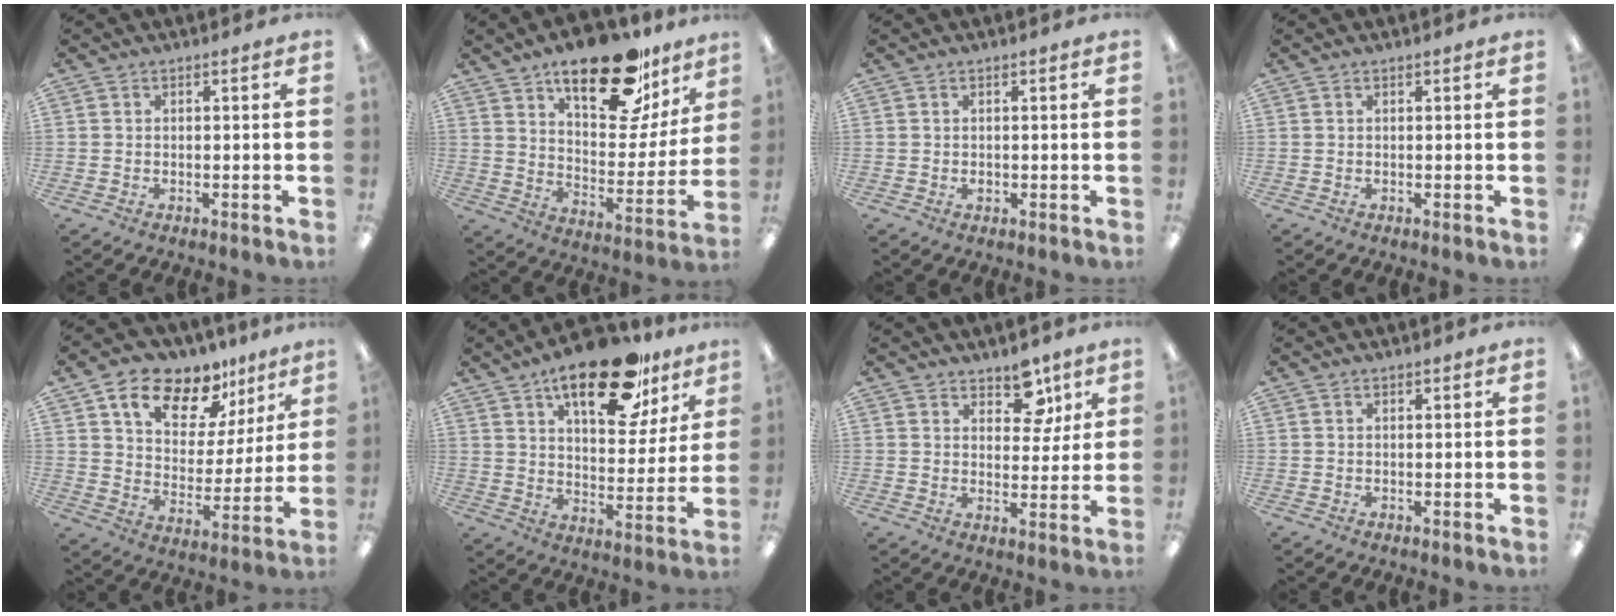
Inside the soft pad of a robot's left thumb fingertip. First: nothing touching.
{"total": 24.5, "force": [16.8, 10.3, 14.6], "torque": [-0.200, -0.097, 0.277]}
{"total": 0.8, "force": [0.0, 0.6, 0.6], "torque": [-0.012, 0.003, -0.001]}
{"total": 0.0}
{"total": 14.1, "force": [10.2, 7.8, 5.9], "torque": [-0.100, -0.063, 0.185]}
{"total": 21.7, "force": [14.2, 8.9, 13.8], "torque": [-0.203, -0.070, 0.230]}
{"total": 9.0, "force": [6.1, 5.1, 4.1], "torque": [-0.038, -0.032, 0.105]}
{"total": 0.6, "force": [0.5, 0.2, 0.2], "torque": [-0.005, 0.002, 0.009]}